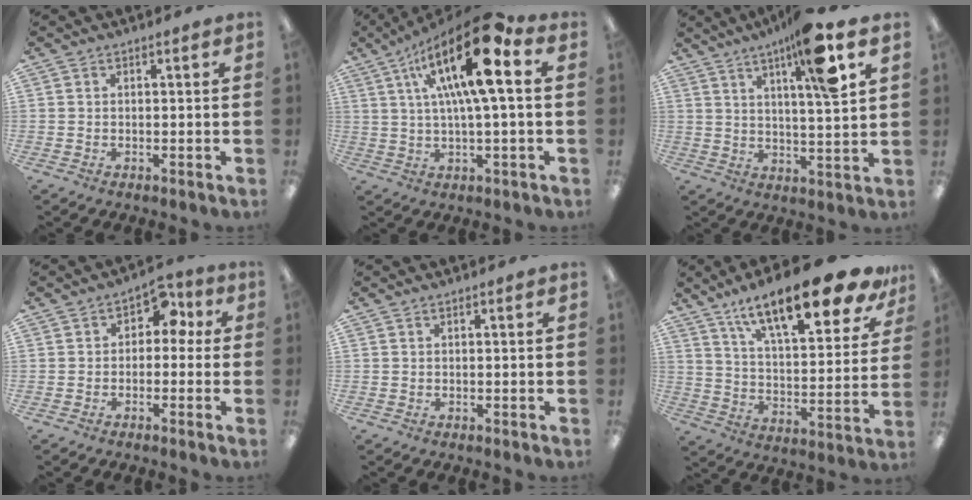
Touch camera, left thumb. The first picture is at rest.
{"total": 20.0, "force": [7.1, 5.7, 17.8], "torque": [-0.306, -0.026, 0.104]}
{"total": 13.6, "force": [7.4, 1.8, 11.2], "torque": [-0.182, -0.026, 0.111]}
{"total": 5.7, "force": [1.1, 4.3, 3.5], "torque": [-0.041, 0.001, 0.014]}
{"total": 0.0}
{"total": 22.0, "force": [15.8, 6.2, 14.0], "torque": [-0.212, -0.103, 0.259]}